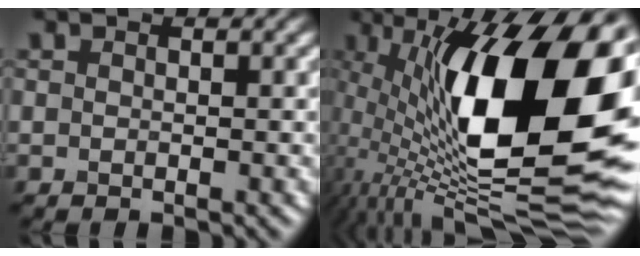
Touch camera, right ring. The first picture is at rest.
{"total": 19.1, "force": [2.1, 7.9, 17.3], "torque": [-0.286, 0.003, 0.028]}